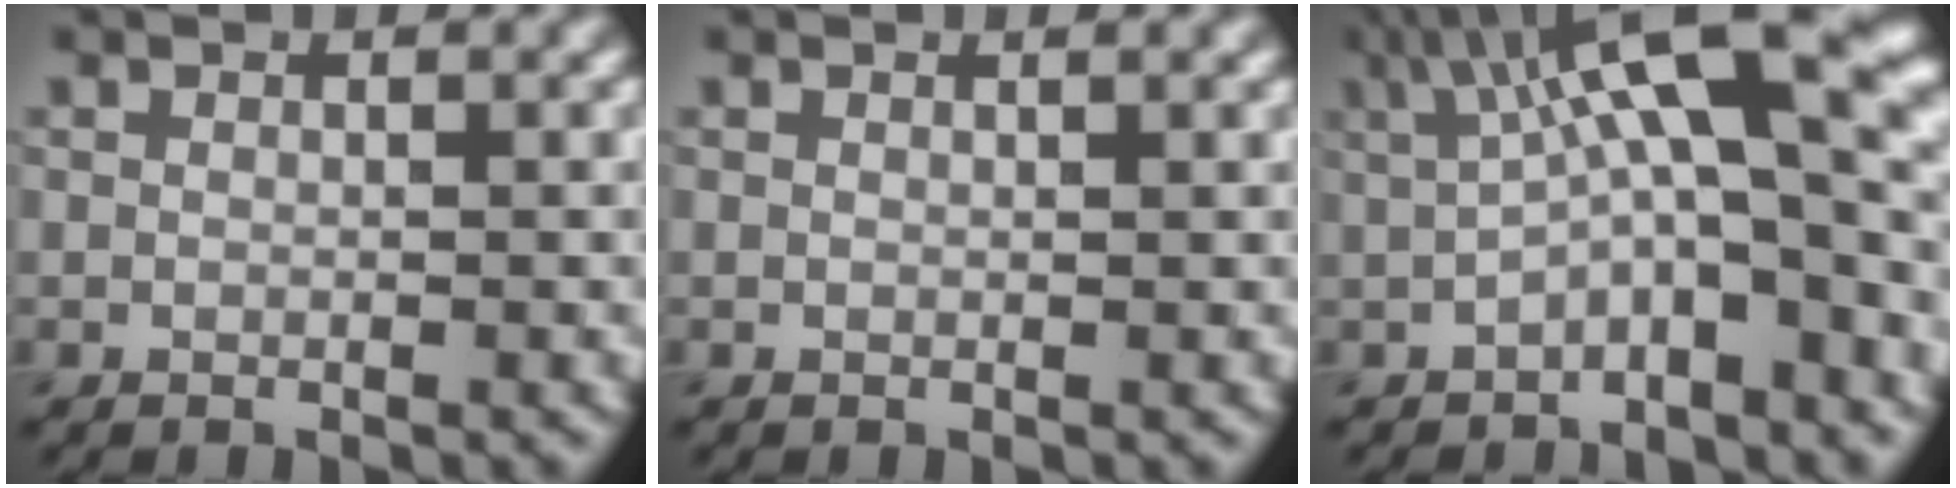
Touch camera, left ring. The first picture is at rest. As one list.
[{"total": 0.8, "force": [0.6, 0.3, 0.5], "torque": [-0.005, 0.002, 0.003]}, {"total": 12.3, "force": [2.1, 4.0, 11.4], "torque": [-0.156, 0.026, 0.025]}]